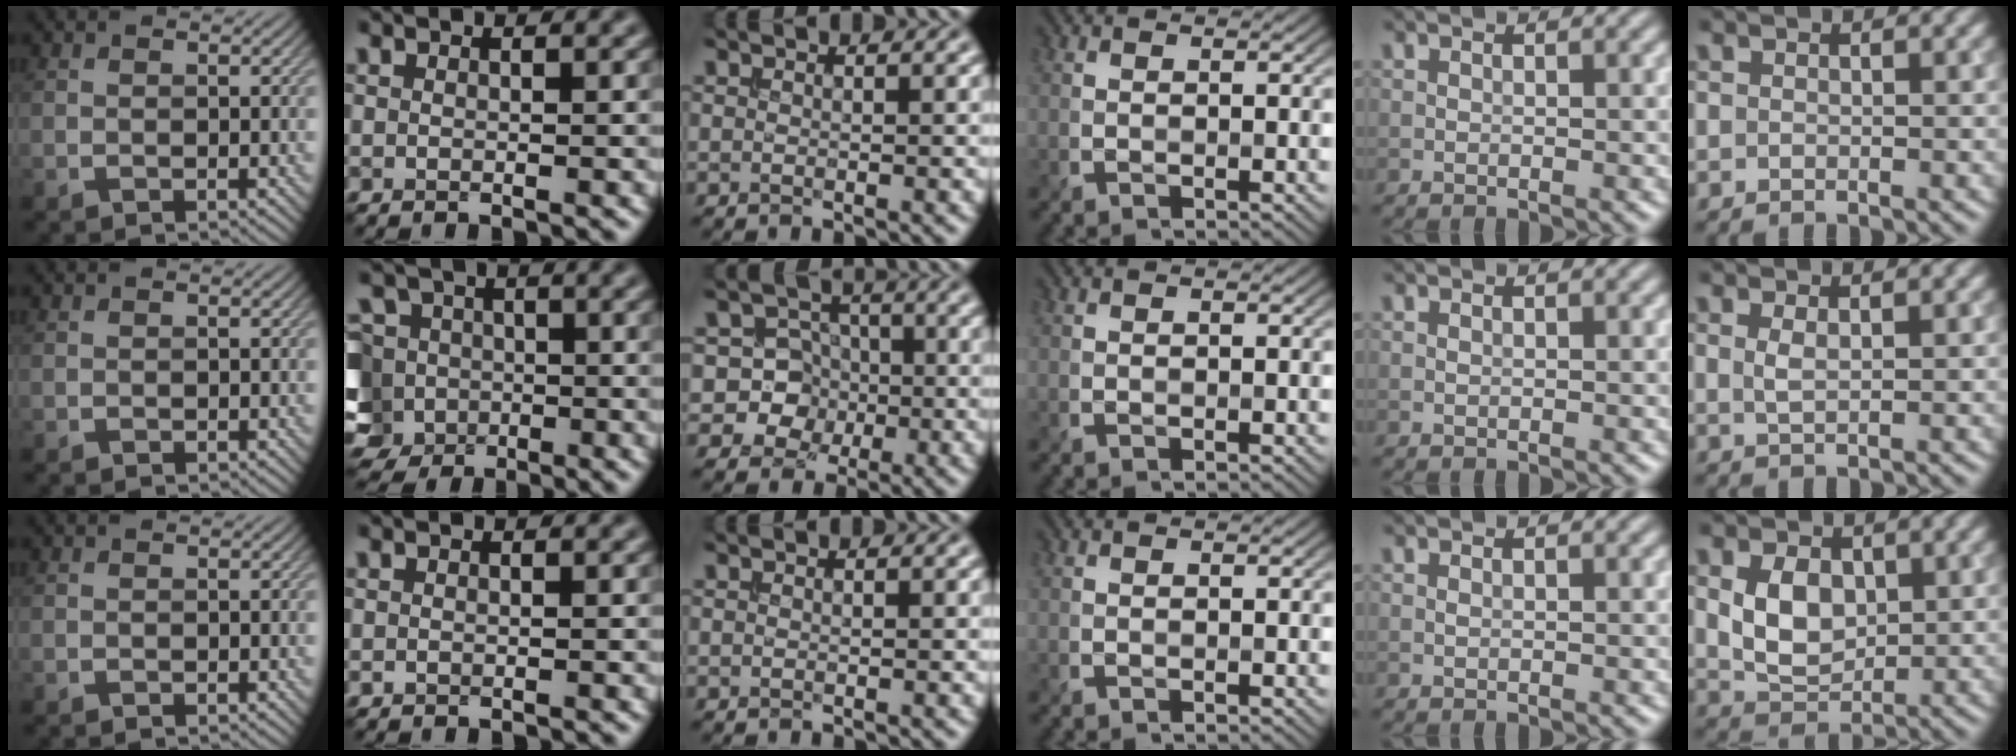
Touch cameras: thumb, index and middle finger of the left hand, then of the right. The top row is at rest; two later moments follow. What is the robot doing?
{"motion": "insert", "object": "drawer"}